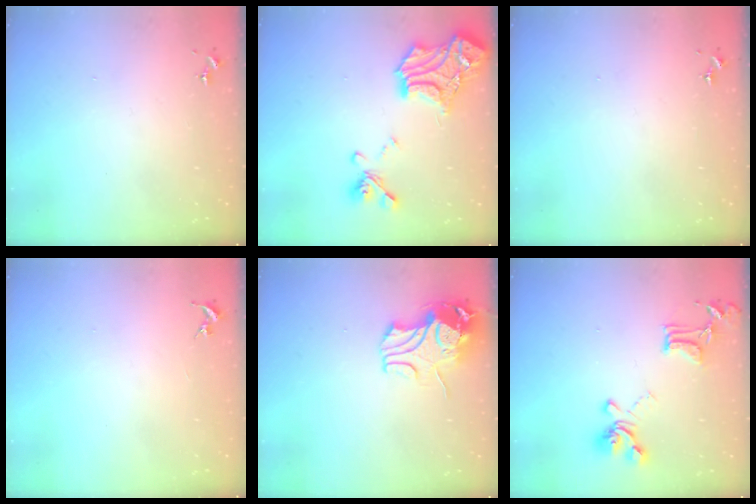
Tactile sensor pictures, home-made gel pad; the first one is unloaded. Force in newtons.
{"total": 22.9, "press": 22.8, "slide": 2.3}
{"total": 0.0}
{"total": 0.0}
{"total": 11.3, "press": 11.2, "slide": 1.6}
{"total": 15.9, "press": 15.9, "slide": 1.0}